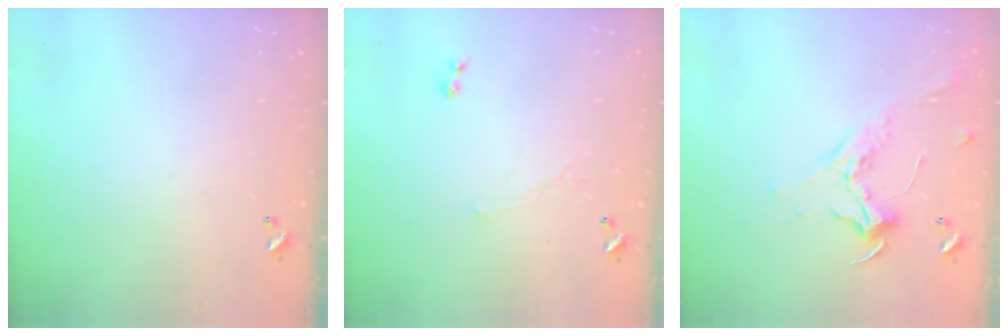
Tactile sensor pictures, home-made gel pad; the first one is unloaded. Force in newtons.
{"total": 1.1, "press": 0.7, "slide": 0.9}
{"total": 2.4, "press": 2.3, "slide": 0.8}